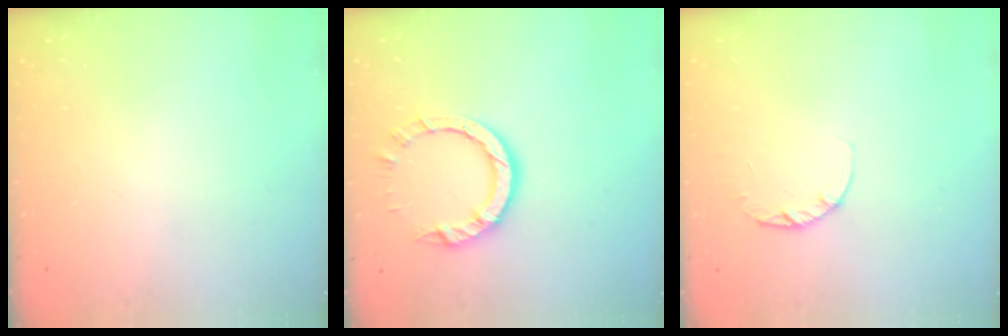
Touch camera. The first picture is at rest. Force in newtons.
{"total": 7.6, "press": 7.6, "slide": 0.8}
{"total": 2.6, "press": 2.5, "slide": 0.4}